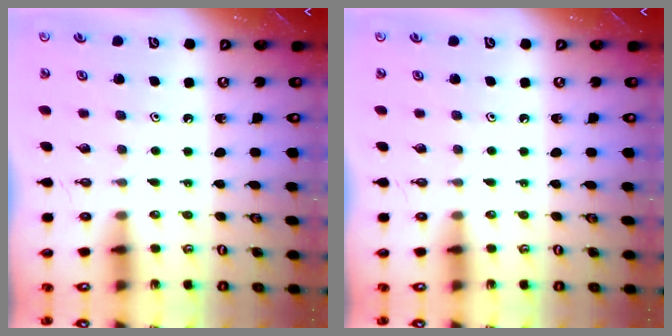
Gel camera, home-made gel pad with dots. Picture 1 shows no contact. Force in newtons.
{"total": 0.0}